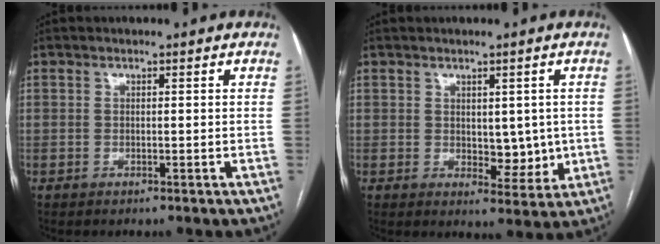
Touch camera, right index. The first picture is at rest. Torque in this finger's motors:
{"motor_torque": [0.83, 0.96, 0.01, 0.02]}